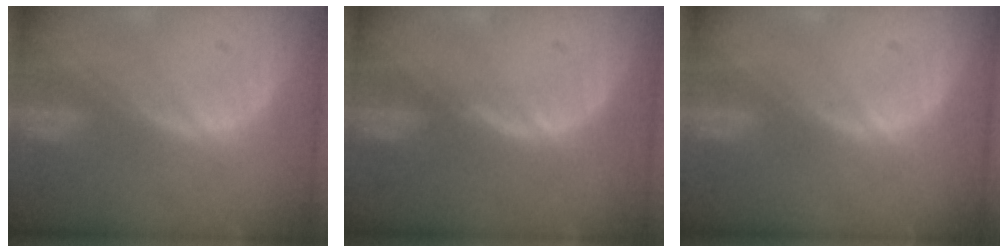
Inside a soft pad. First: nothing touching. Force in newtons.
{"total": 1.1, "press": 1.0, "slide": 0.5}
{"total": 0.0}